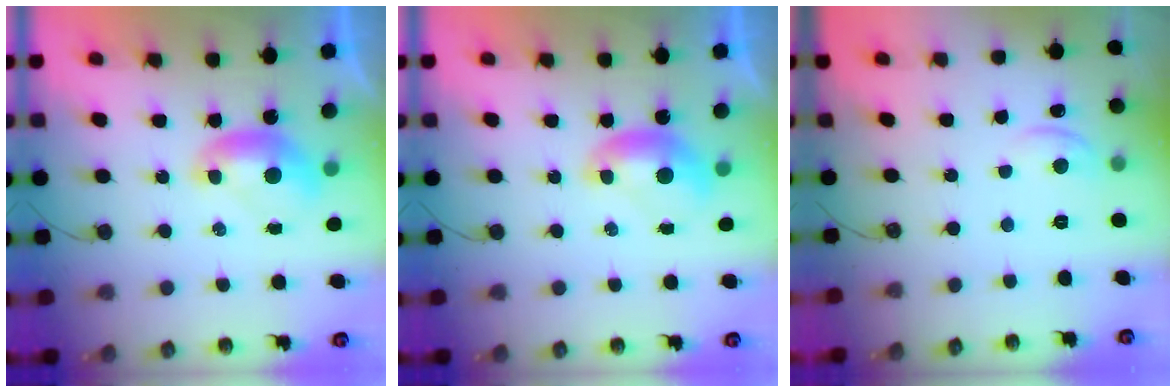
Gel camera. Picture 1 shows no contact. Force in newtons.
{"total": 0.0}
{"total": 0.8, "press": 0.5, "slide": 0.7}